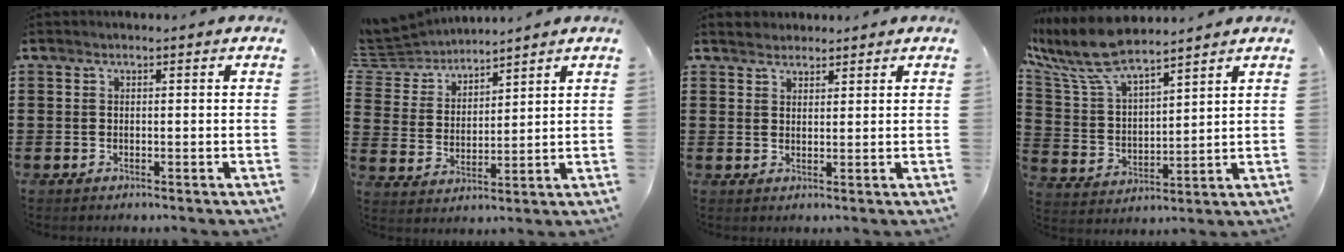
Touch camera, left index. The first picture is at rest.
{"total": 5.4, "force": [5.1, 1.8, 0.1], "torque": [-0.037, -0.028, 0.089]}
{"total": 1.9, "force": [1.8, 0.7, -0.1], "torque": [-0.002, 0.005, 0.036]}
{"total": 9.3, "force": [8.1, 1.9, 4.1], "torque": [-0.121, -0.038, 0.142]}